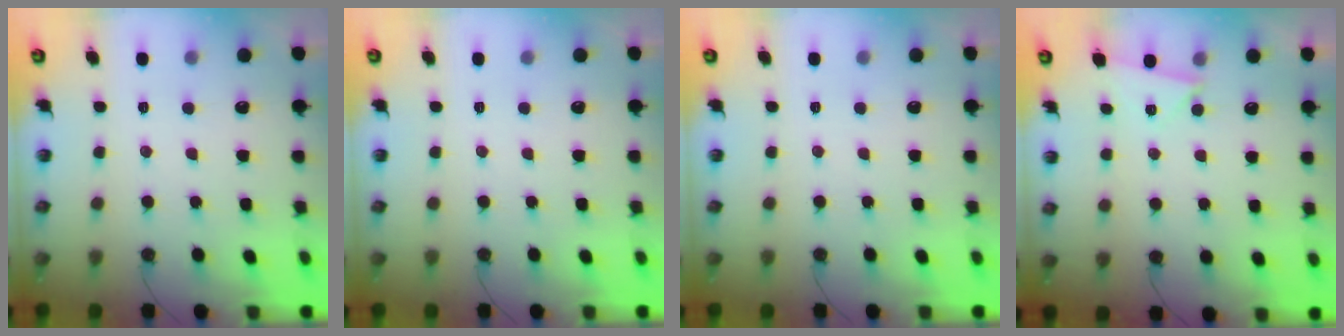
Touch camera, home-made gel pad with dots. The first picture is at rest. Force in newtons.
{"total": 0.0}
{"total": 0.0}
{"total": 2.7, "press": 2.4, "slide": 1.2}